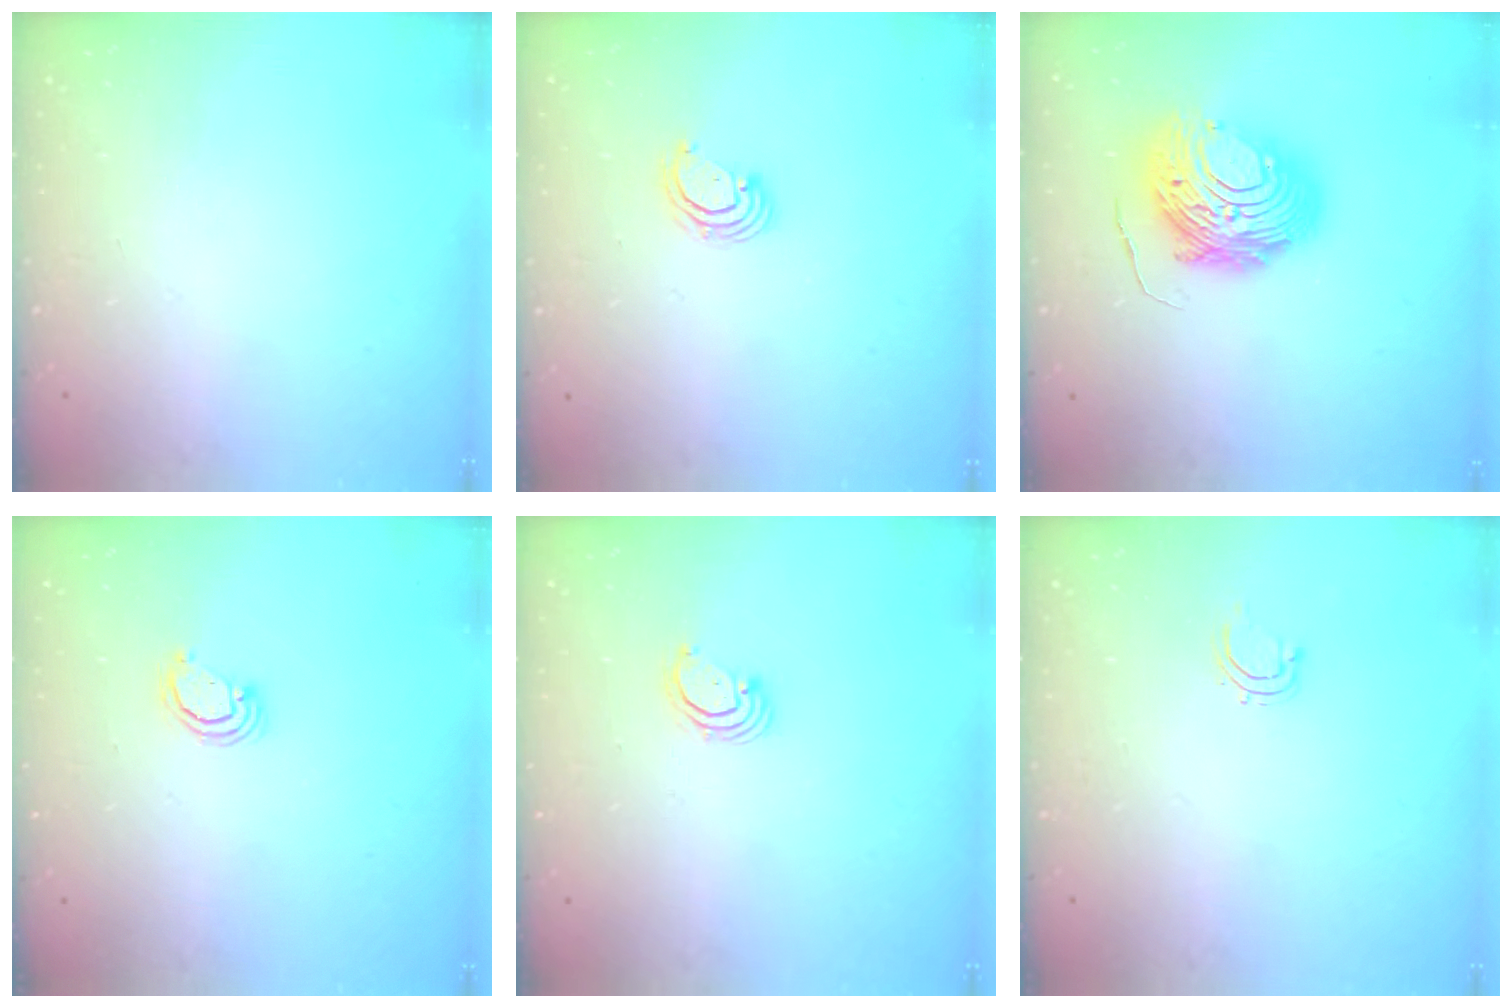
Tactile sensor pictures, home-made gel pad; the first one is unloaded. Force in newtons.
{"total": 2.6, "press": 2.6, "slide": 0.2}
{"total": 14.4, "press": 14.4, "slide": 1.3}
{"total": 2.3, "press": 2.3, "slide": 0.3}
{"total": 2.5, "press": 2.5, "slide": 0.3}
{"total": 2.8, "press": 2.8, "slide": 0.5}